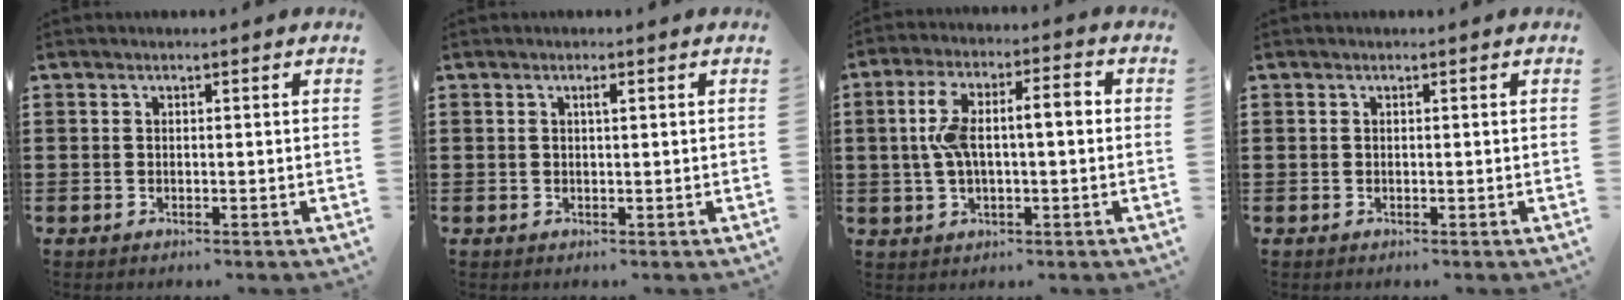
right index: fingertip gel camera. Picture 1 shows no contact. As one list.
[{"total": 1.0, "force": [0.4, 0.2, 0.9], "torque": [-0.018, 0.001, 0.006]}, {"total": 8.2, "force": [0.5, 3.0, 7.6], "torque": [-0.157, 0.010, 0.001]}, {"total": 0.0}]